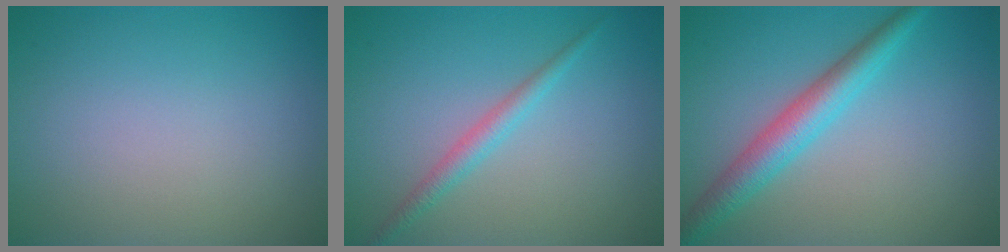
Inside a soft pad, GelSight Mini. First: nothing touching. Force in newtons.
{"total": 1.8, "press": 1.8, "slide": 0.0}
{"total": 4.1, "press": 4.1, "slide": 0.1}